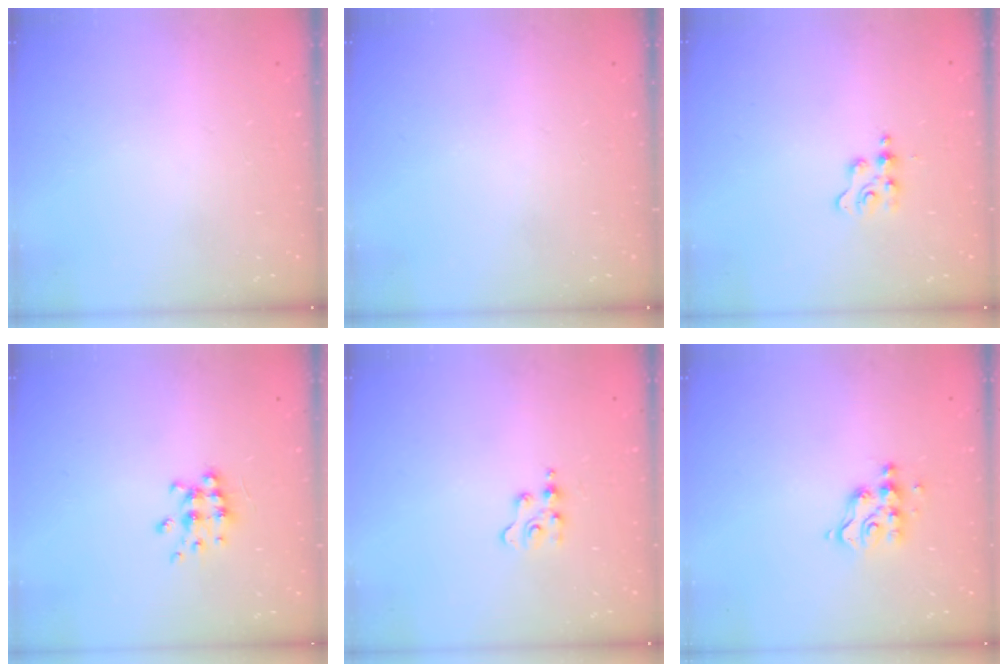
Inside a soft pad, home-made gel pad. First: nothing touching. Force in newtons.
{"total": 0.0}
{"total": 2.3, "press": 2.3, "slide": 0.4}
{"total": 6.8, "press": 6.7, "slide": 0.7}
{"total": 2.5, "press": 2.4, "slide": 0.4}
{"total": 6.8, "press": 6.8, "slide": 0.3}